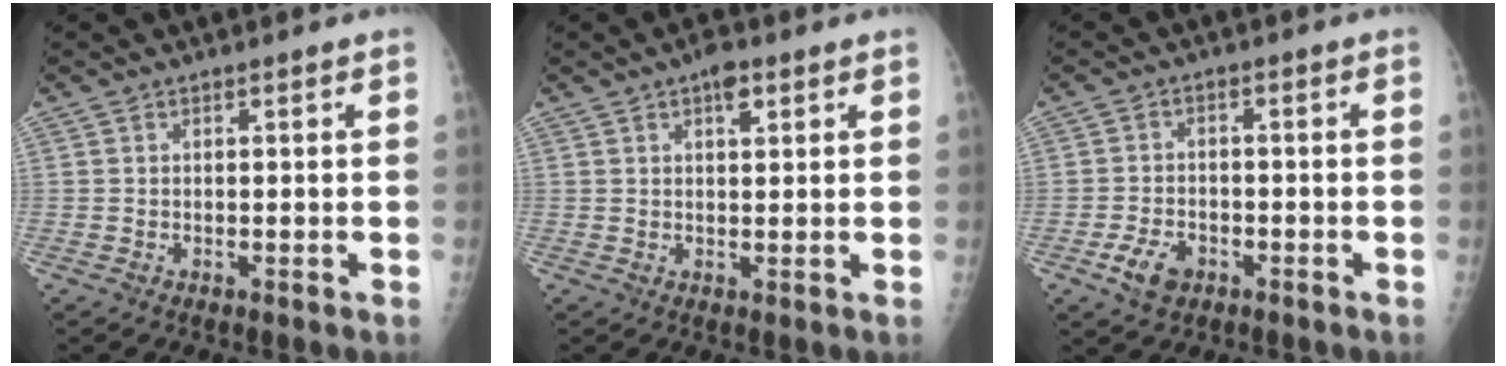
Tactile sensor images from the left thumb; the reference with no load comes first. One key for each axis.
{"total": 3.4, "fx": 1.8, "fy": 1.5, "fz": 2.5, "tx": -0.027, "ty": -0.004, "tz": 0.025}
{"total": 5.2, "fx": -2.7, "fy": 3.5, "fz": 2.9, "tx": -0.047, "ty": 0.012, "tz": -0.044}